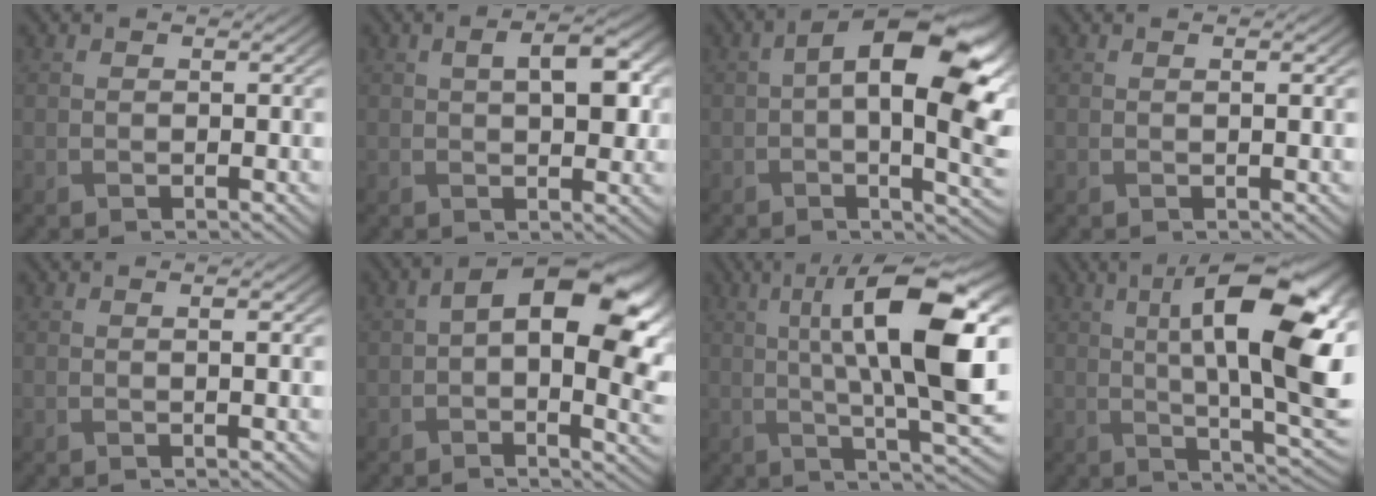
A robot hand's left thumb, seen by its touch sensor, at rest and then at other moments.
{"total": 5.5, "force": [1.3, 2.5, 4.8], "torque": [-0.078, 0.005, 0.020]}
{"total": 14.0, "force": [2.4, 6.2, 12.3], "torque": [-0.195, -0.013, 0.049]}
{"total": 0.9, "force": [0.3, 0.1, 0.8], "torque": [-0.016, 0.004, 0.004]}
{"total": 1.2, "force": [0.3, 0.1, 1.1], "torque": [-0.022, 0.004, 0.004]}
{"total": 14.6, "force": [3.0, 7.9, 12.0], "torque": [-0.184, -0.016, 0.059]}
{"total": 15.4, "force": [2.4, 4.2, 14.7], "torque": [-0.234, 0.005, 0.044]}
{"total": 16.2, "force": [3.4, 5.0, 15.0], "torque": [-0.230, 0.010, 0.056]}